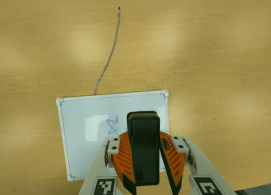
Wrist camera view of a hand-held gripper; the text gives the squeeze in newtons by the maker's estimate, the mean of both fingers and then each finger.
{"total": 9.3, "left": 8.9, "right": 9.7}